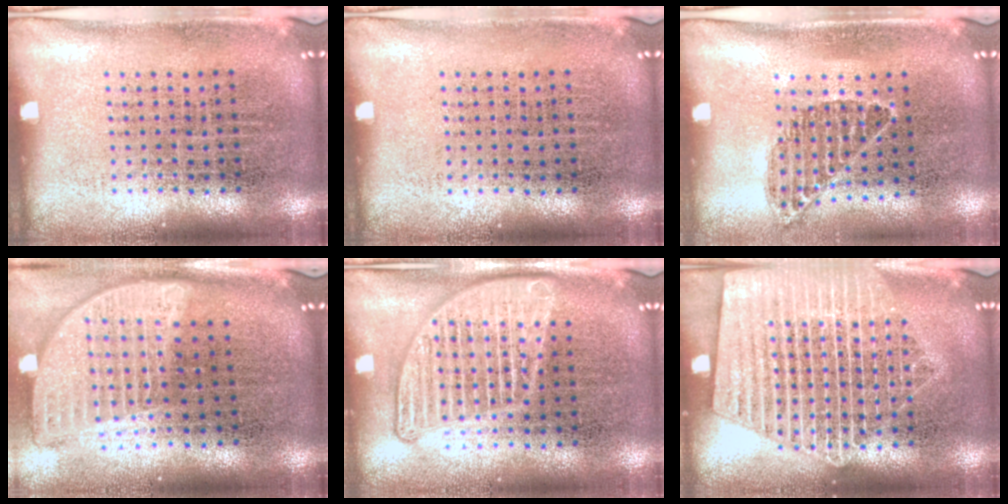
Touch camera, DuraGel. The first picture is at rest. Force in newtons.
{"total": 0.0}
{"total": 0.8, "press": 0.7, "slide": 0.4}
{"total": 1.9, "press": 1.6, "slide": 1.1}
{"total": 3.1, "press": 3.1, "slide": 0.3}
{"total": 2.8, "press": 2.8, "slide": 0.3}